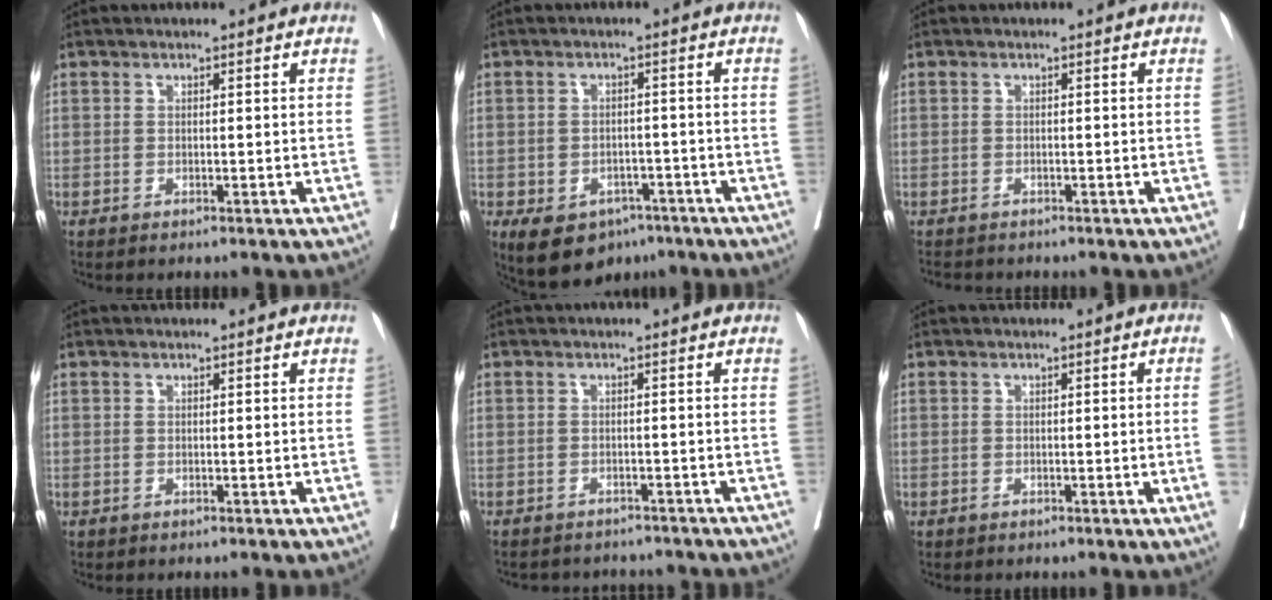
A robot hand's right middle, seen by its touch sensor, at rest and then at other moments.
{"total": 10.2, "force": [-6.1, 6.6, 4.8], "torque": [-0.090, 0.005, -0.086]}
{"total": 2.3, "force": [-2.0, 0.8, 0.5], "torque": [-0.009, -0.005, -0.032]}
{"total": 0.0}
{"total": 9.4, "force": [-8.6, 2.7, 2.4], "torque": [-0.040, 0.001, -0.092]}
{"total": 1.9, "force": [-0.1, 0.0, 1.9], "torque": [-0.030, 0.006, 0.004]}